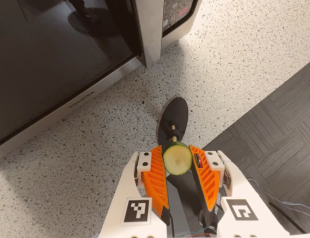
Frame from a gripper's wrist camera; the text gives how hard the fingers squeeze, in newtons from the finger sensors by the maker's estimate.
{"total": 8.4, "left": 8.0, "right": 8.8}